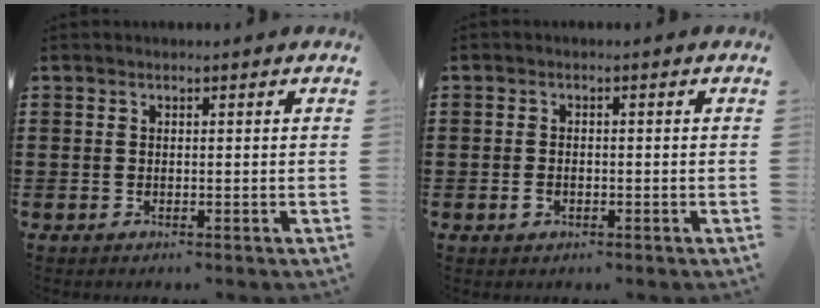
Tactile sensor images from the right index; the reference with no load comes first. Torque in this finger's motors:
{"motor_torque": [-0.30, 0.60, 0.00, 0.00]}